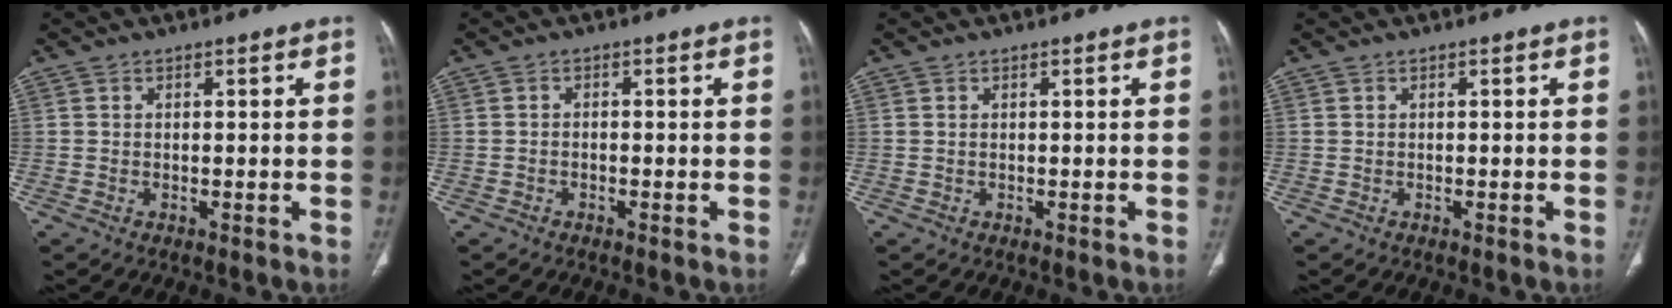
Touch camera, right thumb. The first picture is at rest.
{"total": 0.6, "force": [-0.3, 0.4, 0.4], "torque": [-0.006, 0.002, -0.008]}
{"total": 0.0}
{"total": 0.0}